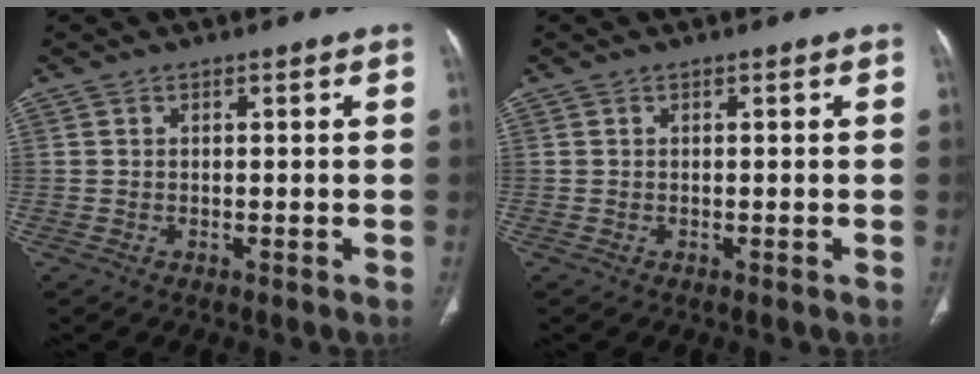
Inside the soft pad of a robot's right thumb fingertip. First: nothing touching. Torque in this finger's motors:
{"motor_torque": [-0.12, 0.12, 0.00, 0.00, 0.01]}